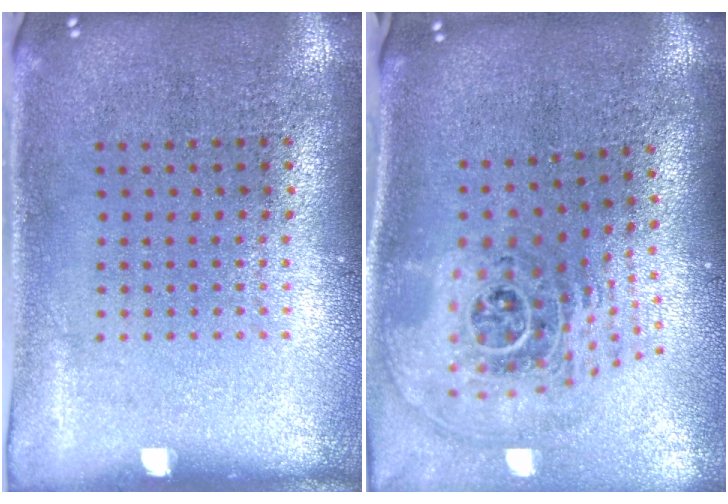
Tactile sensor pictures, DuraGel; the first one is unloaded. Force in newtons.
{"total": 2.5, "press": 1.8, "slide": 1.8}